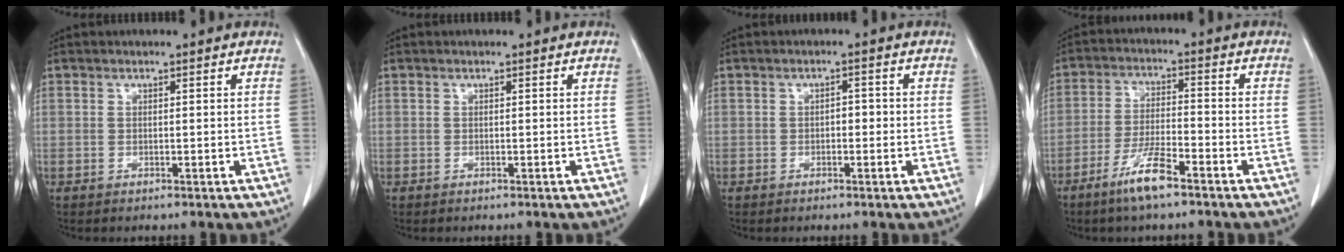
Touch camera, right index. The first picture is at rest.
{"total": 0.0}
{"total": 1.5, "force": [-0.3, 0.8, 1.2], "torque": [-0.012, 0.006, -0.007]}
{"total": 7.2, "force": [-4.9, 0.7, 5.2], "torque": [-0.107, -0.010, -0.095]}